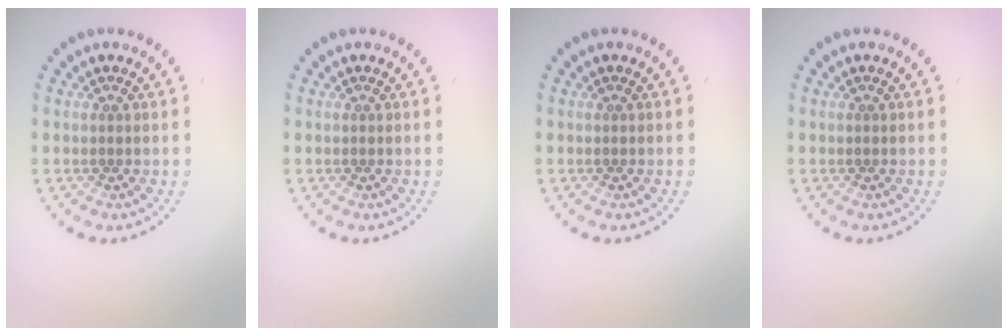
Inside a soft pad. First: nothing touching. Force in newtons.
{"total": 0.0}
{"total": 0.0}
{"total": 0.0}